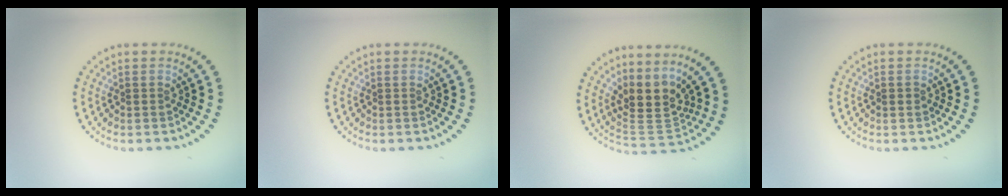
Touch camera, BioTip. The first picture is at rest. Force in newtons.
{"total": 0.0}
{"total": 4.1, "press": 3.2, "slide": 2.5}
{"total": 0.5, "press": 0.5, "slide": 0.1}